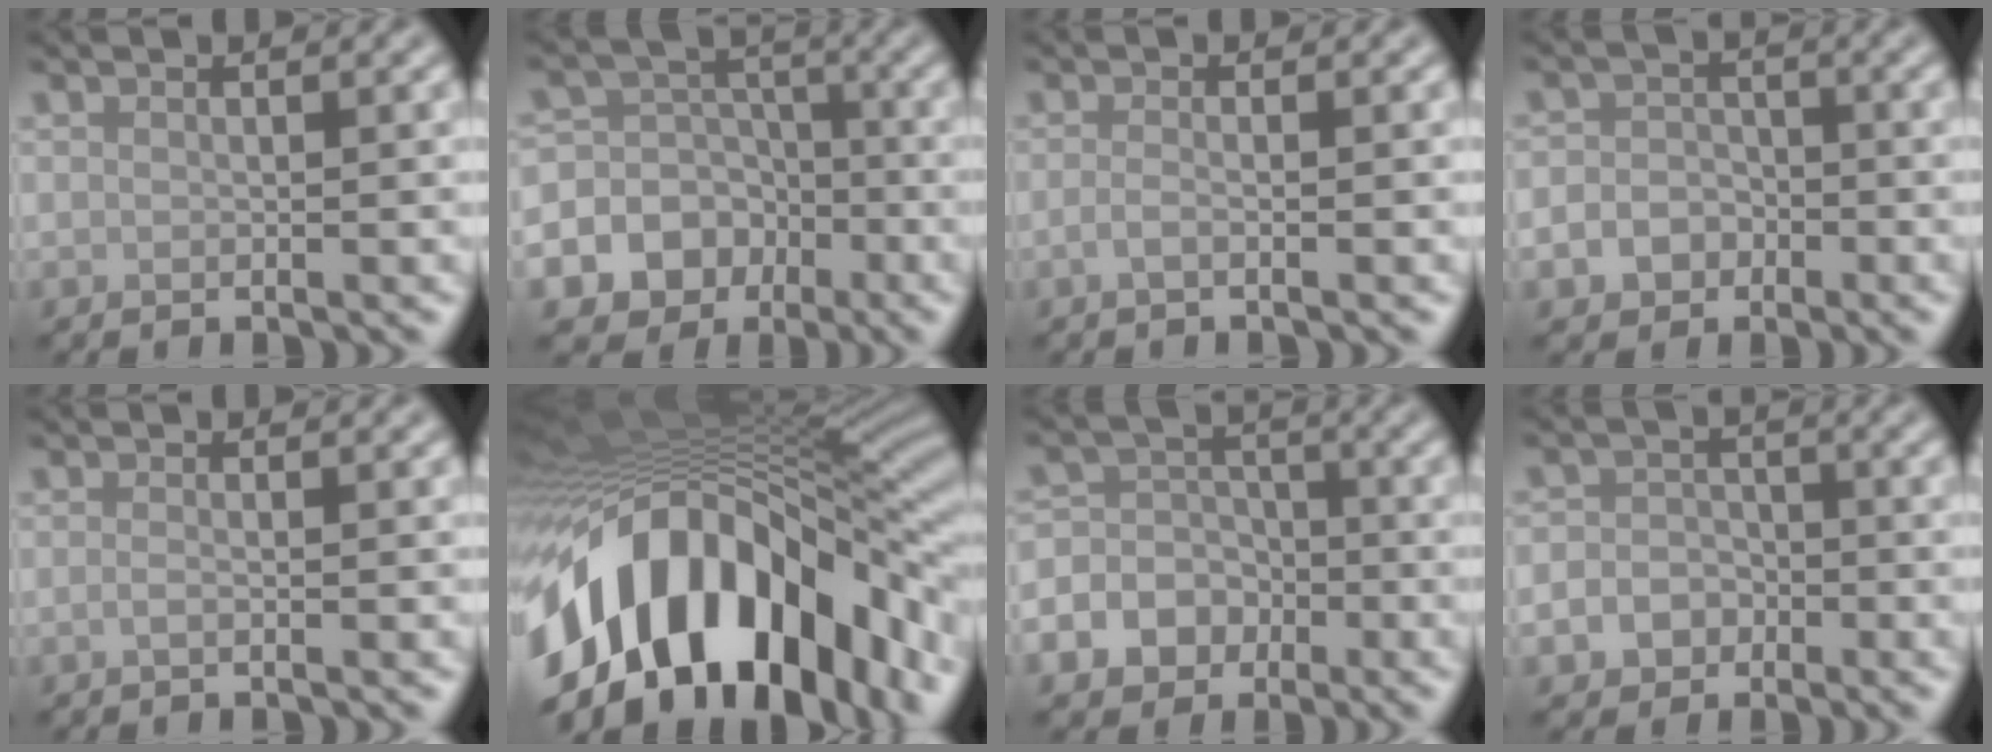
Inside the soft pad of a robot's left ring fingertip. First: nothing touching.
{"total": 13.7, "force": [-5.9, 12.0, 3.2], "torque": [-0.079, -0.025, -0.098]}
{"total": 1.2, "force": [-0.5, 0.4, 1.1], "torque": [-0.017, -0.003, -0.013]}
{"total": 3.3, "force": [-1.5, 2.8, 1.0], "torque": [0.008, 0.001, -0.033]}
{"total": 0.9, "force": [-0.2, 0.3, 0.8], "torque": [-0.012, -0.004, -0.007]}
{"total": 17.4, "force": [-6.8, 9.8, 12.5], "torque": [-0.222, -0.005, -0.110]}
{"total": 7.5, "force": [-3.1, 6.6, 1.9], "torque": [-0.027, 0.003, -0.068]}
{"total": 3.9, "force": [-1.7, 3.3, 1.1], "torque": [0.016, -0.002, -0.039]}